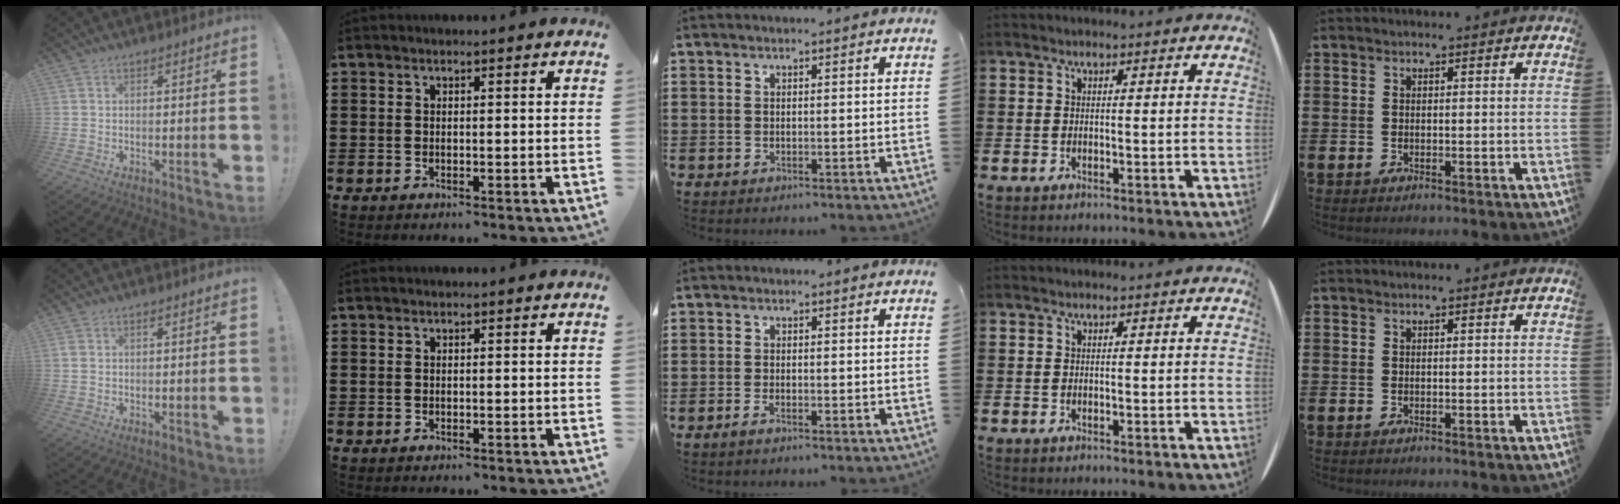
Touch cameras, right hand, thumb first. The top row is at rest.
{"thumb": {"total": 1.1, "force": [0.3, 0.8, 0.7], "torque": [-0.011, 0.002, 0.005]}, "middle": {"total": 1.1, "force": [-0.7, 0.1, 0.8], "torque": [-0.024, -0.007, -0.014]}}